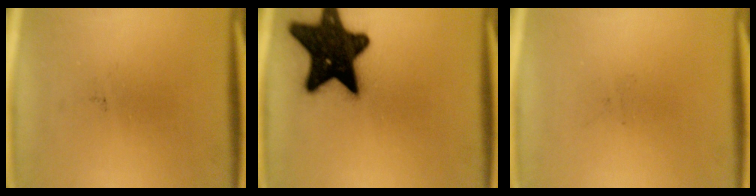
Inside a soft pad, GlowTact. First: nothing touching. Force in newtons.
{"total": 19.9}
{"total": 0.0}